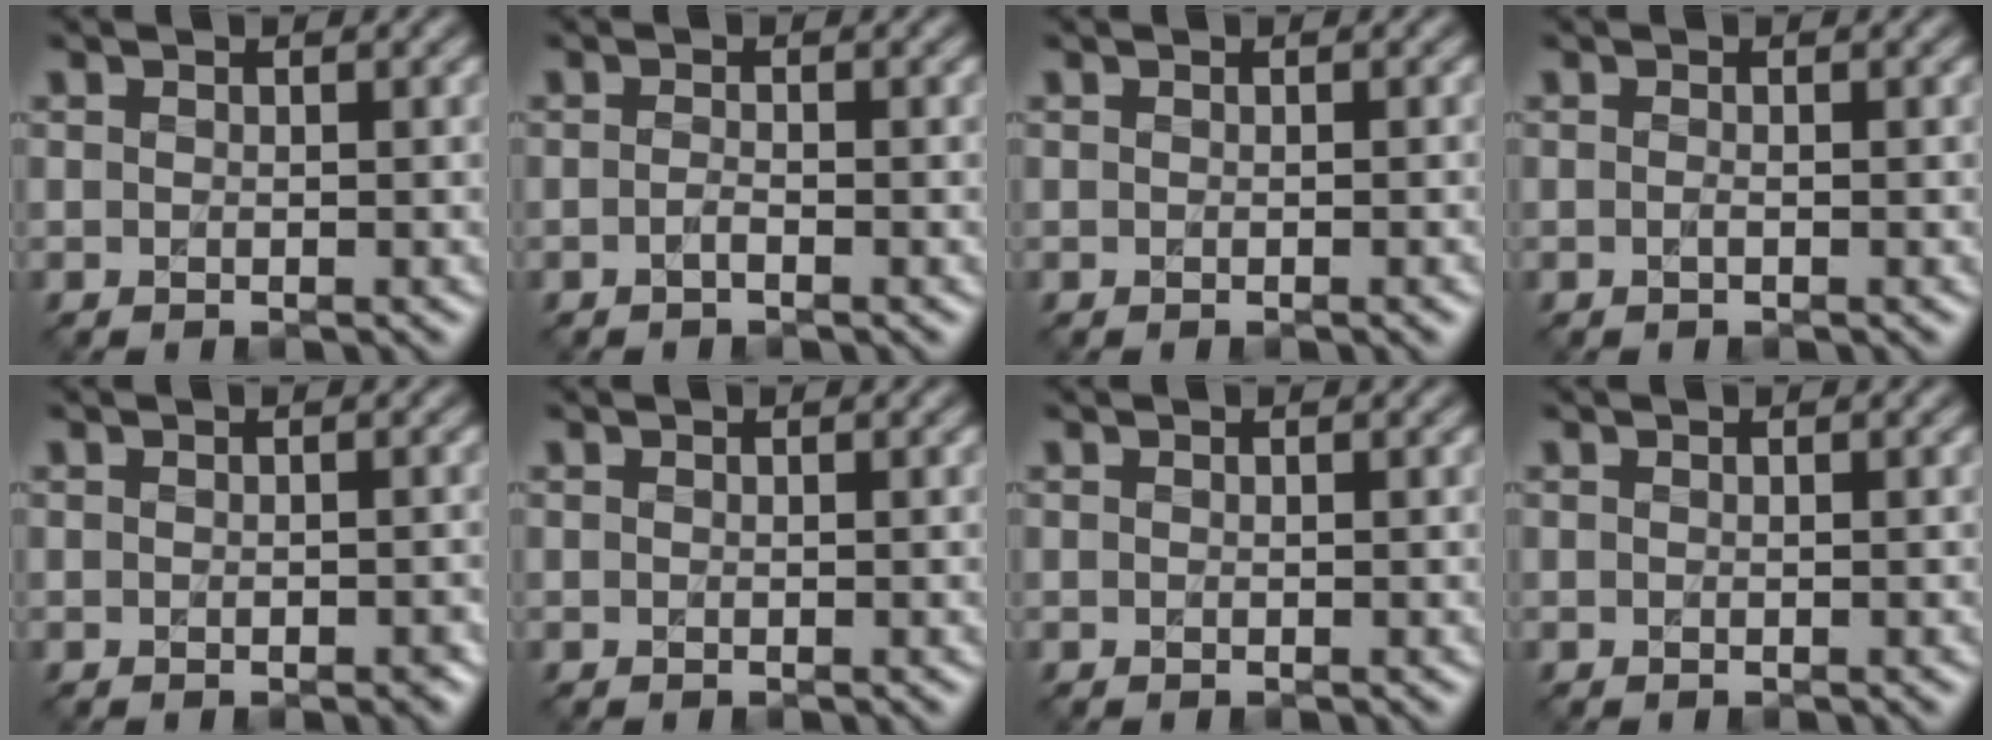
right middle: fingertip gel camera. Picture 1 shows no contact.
{"total": 0.8, "force": [-0.5, 0.2, 0.6], "torque": [-0.014, 0.000, -0.010]}
{"total": 0.8, "force": [-0.3, 0.1, 0.7], "torque": [-0.006, 0.001, -0.005]}
{"total": 0.5, "force": [-0.2, 0.1, 0.5], "torque": [-0.011, -0.001, -0.005]}
{"total": 0.9, "force": [-0.4, 0.4, 0.7], "torque": [-0.011, 0.001, -0.003]}
{"total": 0.0}
{"total": 0.0}
{"total": 0.0}